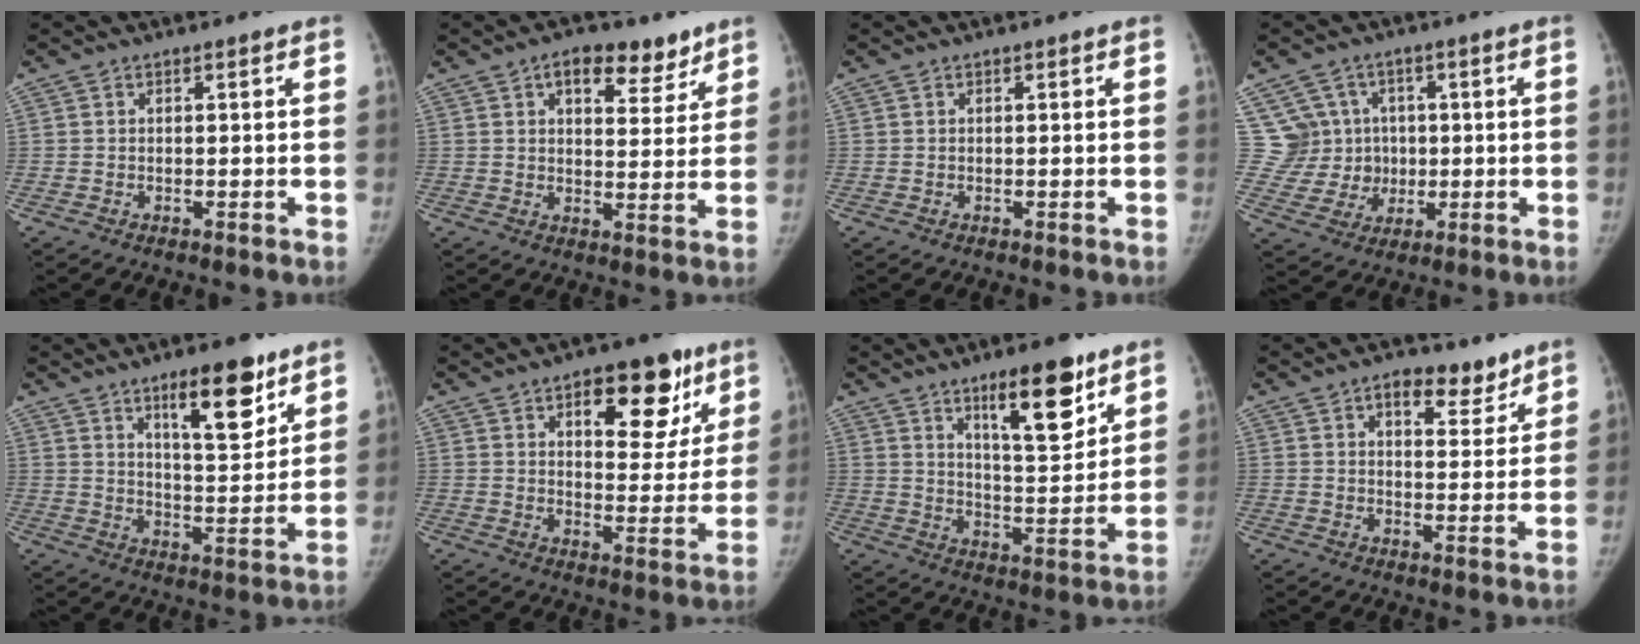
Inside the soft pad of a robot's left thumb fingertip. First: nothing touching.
{"total": 9.6, "force": [5.8, 5.1, 5.7], "torque": [-0.046, -0.026, 0.082]}
{"total": 0.0}
{"total": 9.6, "force": [1.9, 9.3, 1.7], "torque": [0.015, 0.010, 0.042]}
{"total": 12.7, "force": [7.8, 4.0, 9.2], "torque": [-0.110, -0.052, 0.124]}
{"total": 15.3, "force": [8.0, 7.6, 10.6], "torque": [-0.082, -0.028, 0.110]}
{"total": 14.0, "force": [8.6, 4.2, 10.2], "torque": [-0.125, -0.058, 0.138]}
{"total": 7.4, "force": [4.9, 3.8, 4.1], "torque": [-0.028, -0.026, 0.070]}